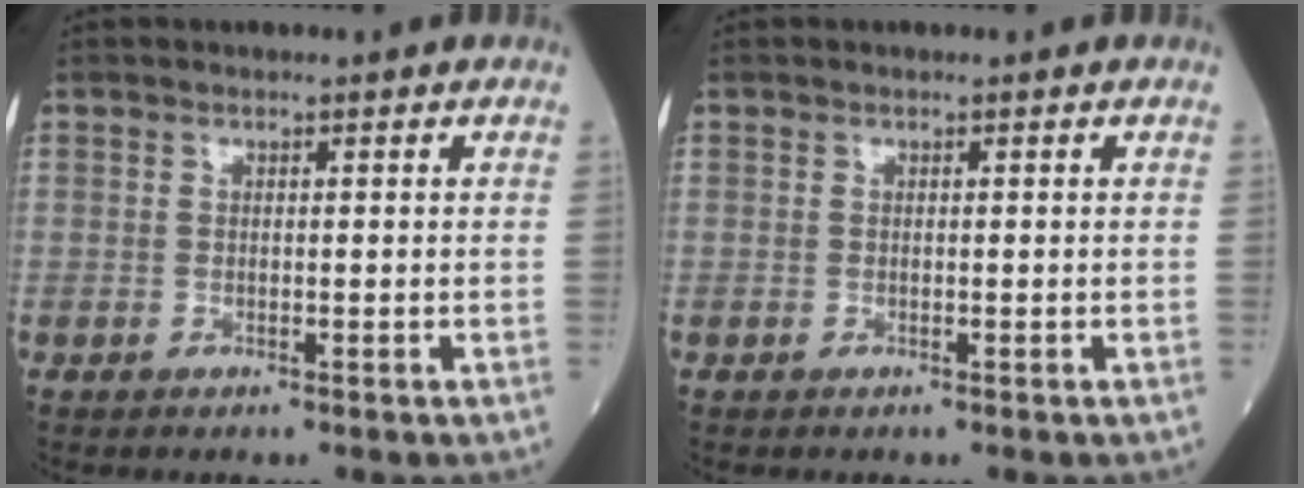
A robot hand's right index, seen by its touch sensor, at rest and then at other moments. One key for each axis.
{"total": 0.0}